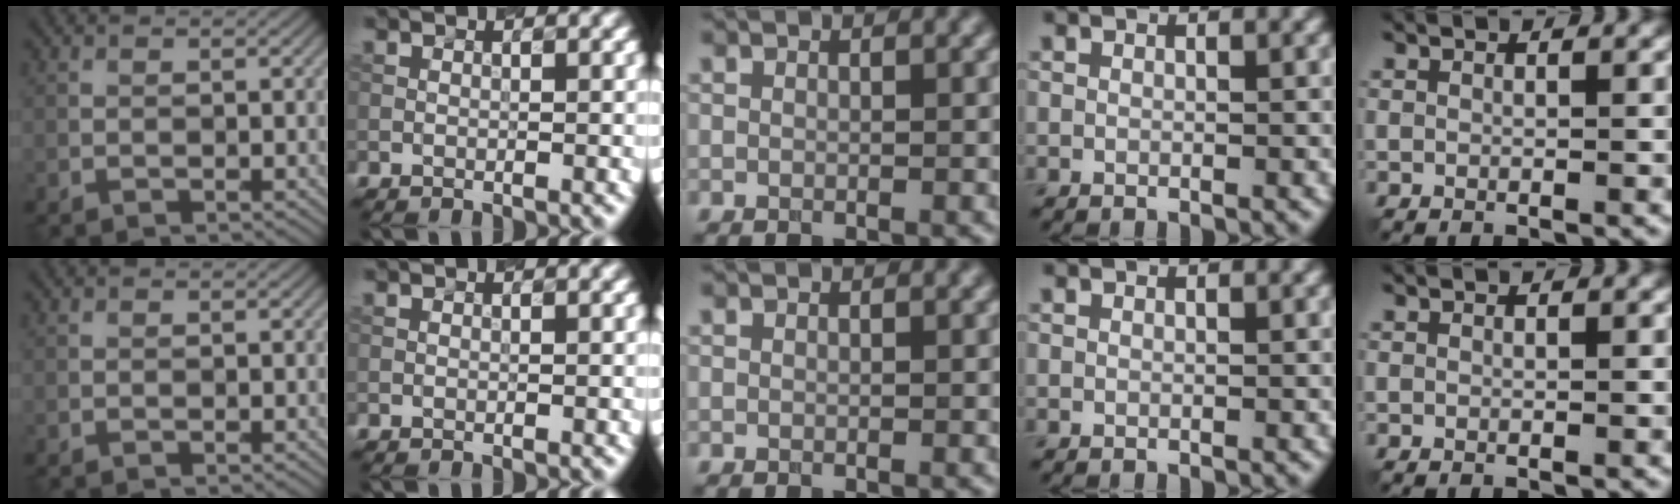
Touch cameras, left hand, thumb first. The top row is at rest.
{}